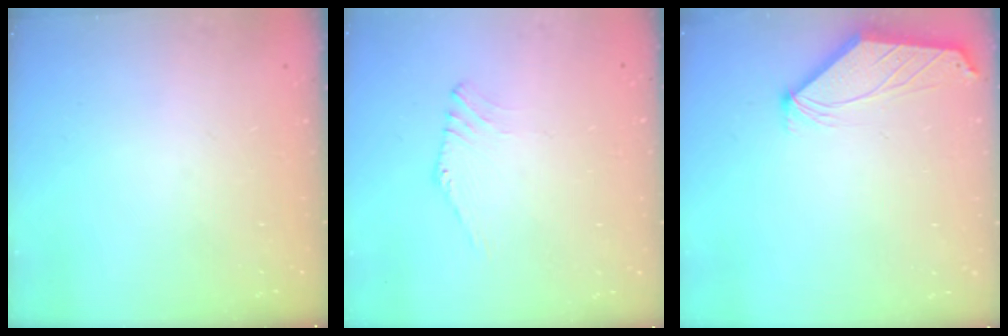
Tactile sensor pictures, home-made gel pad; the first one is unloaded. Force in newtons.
{"total": 0.8, "press": 0.7, "slide": 0.3}
{"total": 1.0, "press": 1.0, "slide": 0.3}